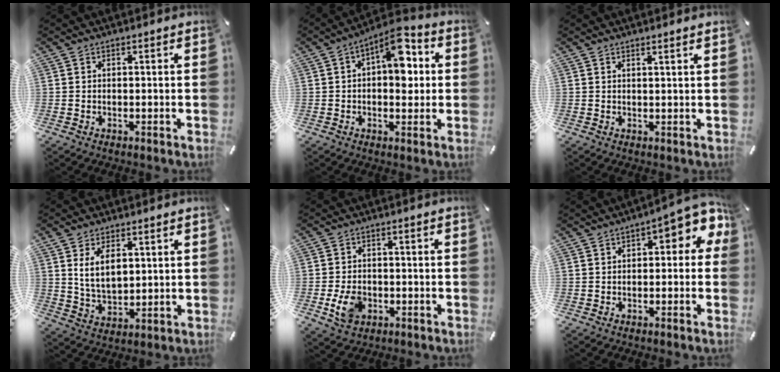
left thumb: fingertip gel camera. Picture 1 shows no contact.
{"total": 10.1, "force": [2.8, 5.4, 8.0], "torque": [-0.097, -0.020, 0.043]}
{"total": 1.3, "force": [1.0, -0.2, 0.9], "torque": [-0.015, -0.003, 0.018]}
{"total": 7.6, "force": [2.8, 4.3, 5.6], "torque": [-0.116, -0.006, 0.045]}
{"total": 6.6, "force": [-2.1, 4.8, 4.1], "torque": [-0.083, 0.003, -0.039]}
{"total": 7.5, "force": [2.6, 3.3, 6.2], "torque": [-0.083, -0.016, 0.038]}